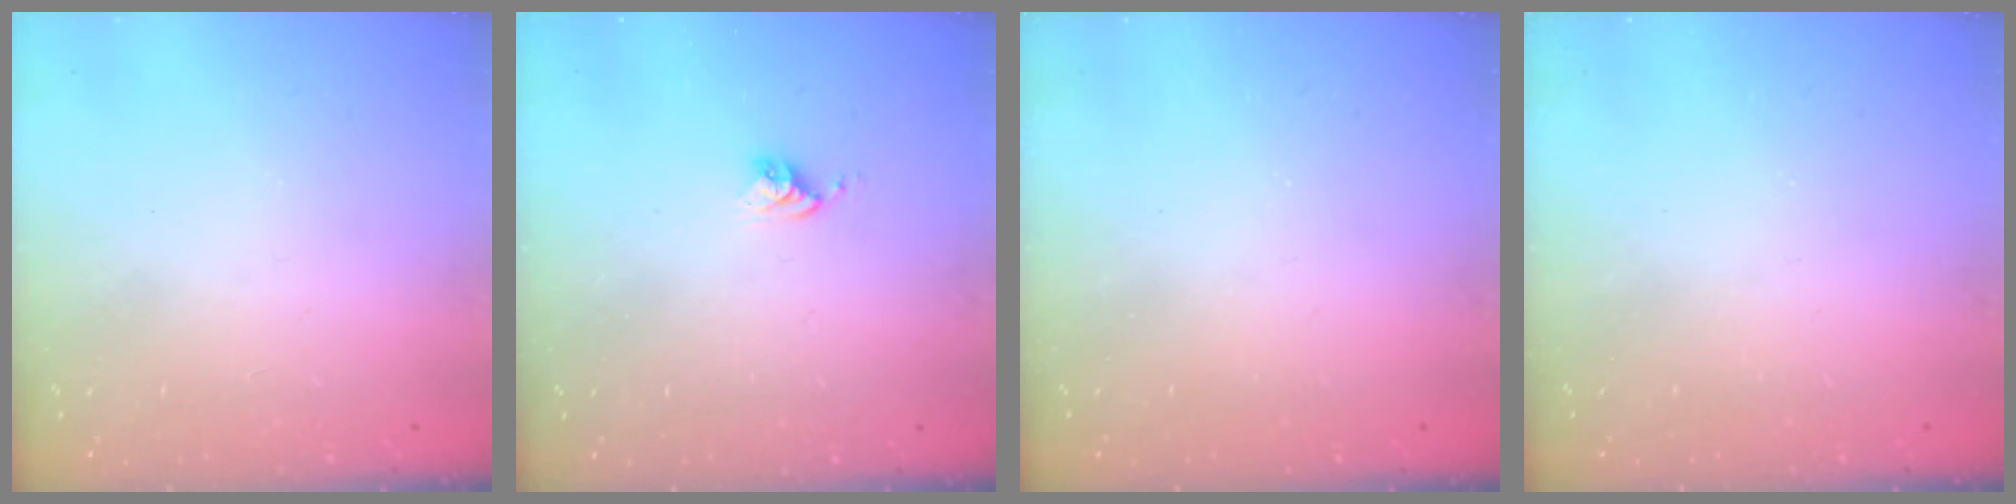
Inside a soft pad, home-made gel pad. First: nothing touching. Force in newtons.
{"total": 3.9, "press": 3.8, "slide": 0.3}
{"total": 0.0}
{"total": 0.0}